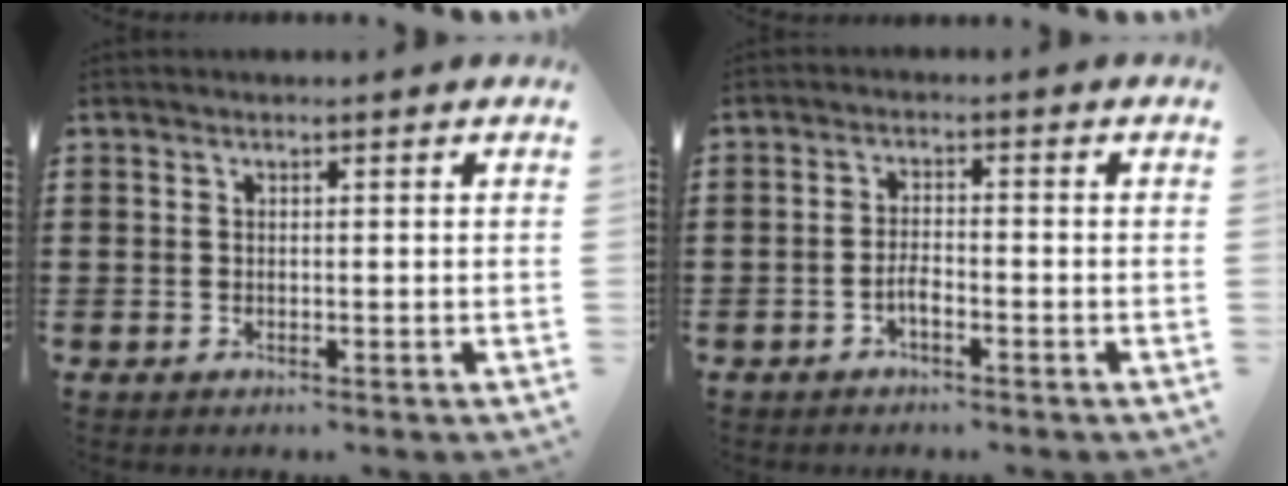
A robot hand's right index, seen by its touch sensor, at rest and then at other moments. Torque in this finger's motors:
{"motor_torque": [0.42, 0.00, 0.03, 0.04]}